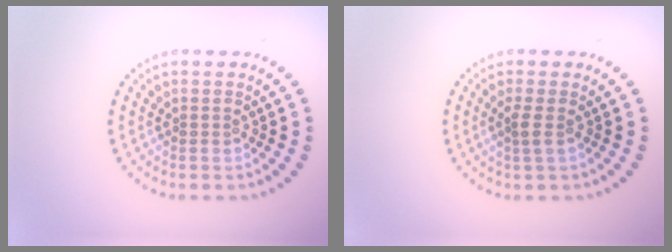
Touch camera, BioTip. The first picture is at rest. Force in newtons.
{"total": 1.2, "press": 1.0, "slide": 0.6}